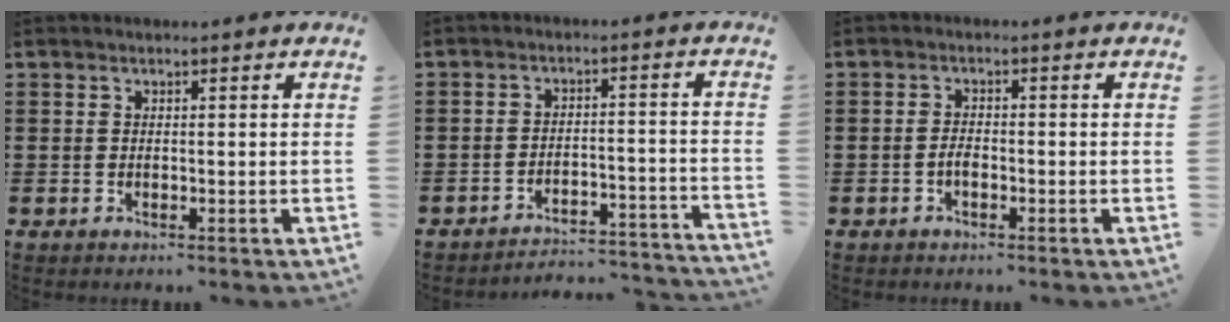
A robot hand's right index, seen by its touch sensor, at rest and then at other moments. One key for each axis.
{"total": 3.6, "fx": -3.5, "fy": 0.4, "fz": 1.0, "tx": -0.023, "ty": -0.002, "tz": -0.075}
{"total": 1.6, "fx": -0.8, "fy": 0.6, "fz": 1.3, "tx": -0.027, "ty": -0.001, "tz": -0.014}